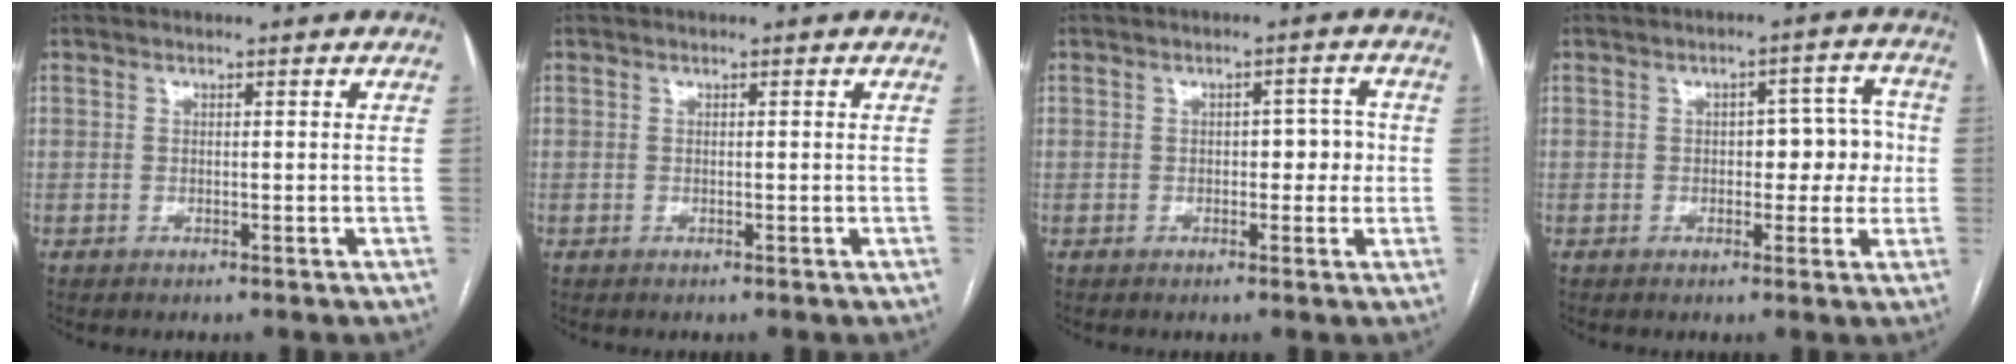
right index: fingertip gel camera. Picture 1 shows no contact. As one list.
[{"total": 0.0}, {"total": 3.9, "force": [-0.1, 2.1, 3.3], "torque": [-0.034, 0.017, -0.003]}, {"total": 6.6, "force": [-0.3, 3.4, 5.7], "torque": [-0.061, 0.032, -0.001]}]